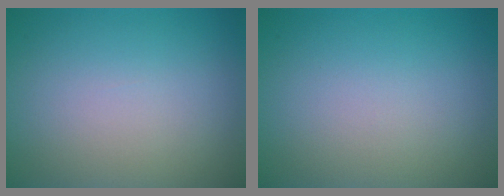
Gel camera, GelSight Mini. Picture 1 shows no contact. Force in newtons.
{"total": 0.0}